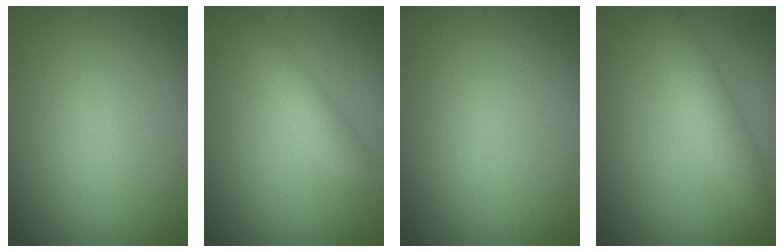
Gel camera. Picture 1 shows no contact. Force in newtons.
{"total": 2.5, "press": 2.5, "slide": 0.1}
{"total": 0.0}
{"total": 3.5, "press": 3.5, "slide": 0.1}